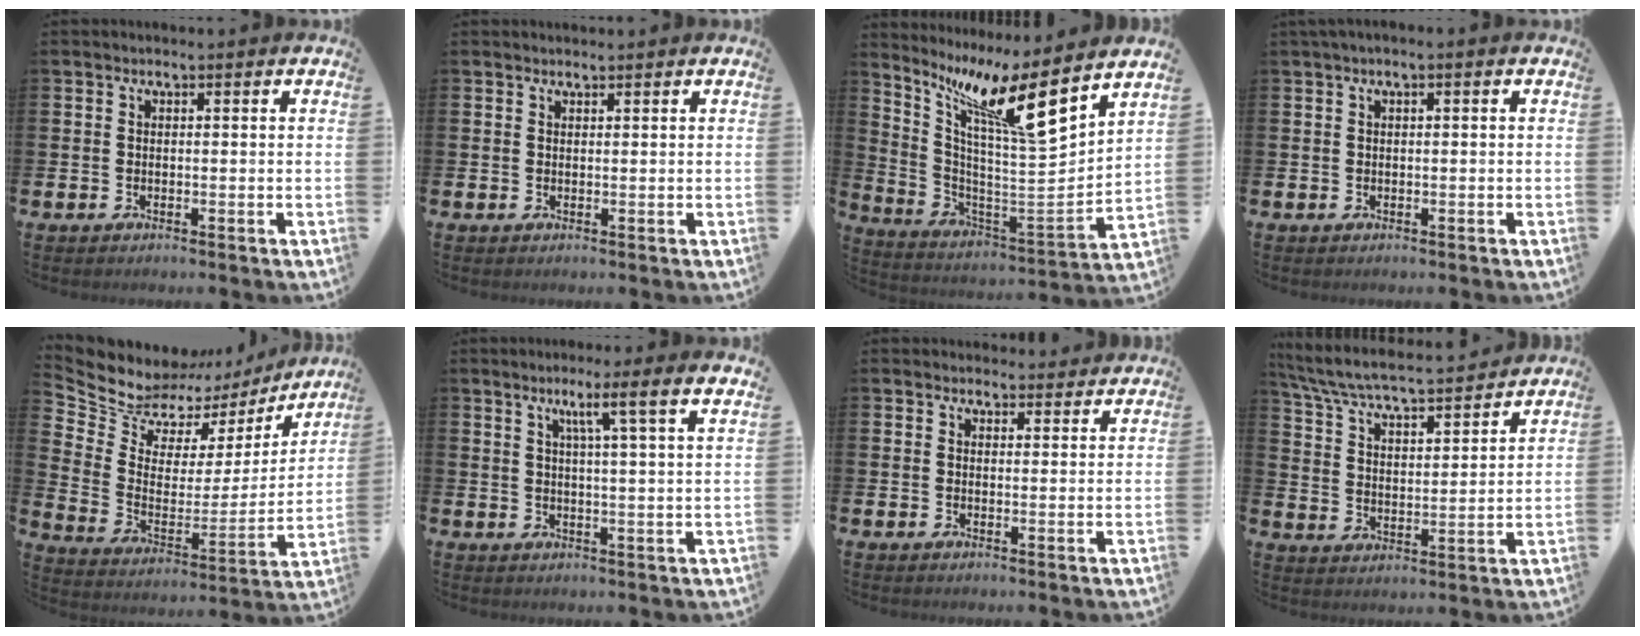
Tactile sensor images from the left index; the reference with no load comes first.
{"total": 0.7, "force": [0.7, 0.0, -0.1], "torque": [0.017, -0.006, 0.010]}
{"total": 13.9, "force": [9.0, 2.2, 10.3], "torque": [-0.209, -0.047, 0.140]}
{"total": 0.8, "force": [0.1, 0.0, 0.8], "torque": [-0.021, 0.003, 0.003]}
{"total": 7.5, "force": [6.8, 3.2, 0.3], "torque": [-0.054, -0.058, 0.120]}
{"total": 4.6, "force": [3.0, -1.0, 3.4], "torque": [-0.064, -0.012, 0.045]}
{"total": 2.2, "force": [2.1, 0.6, -0.2], "torque": [0.015, -0.014, 0.036]}
{"total": 6.6, "force": [6.3, 0.5, 2.1], "torque": [-0.074, -0.046, 0.106]}